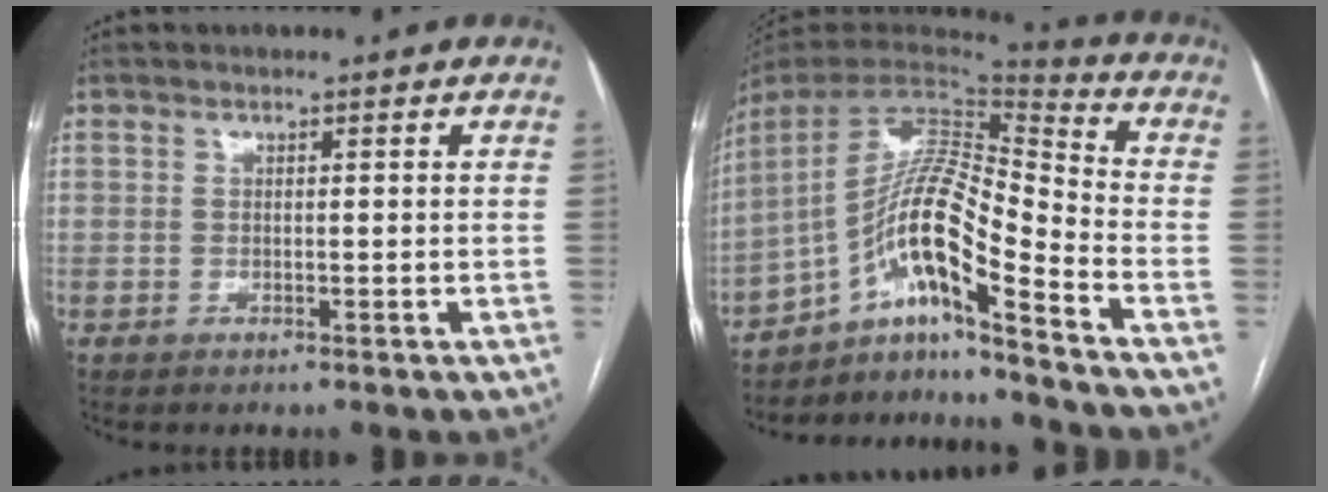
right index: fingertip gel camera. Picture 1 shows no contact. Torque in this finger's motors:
{"motor_torque": [0.81, -0.77, 0.55, 0.15]}